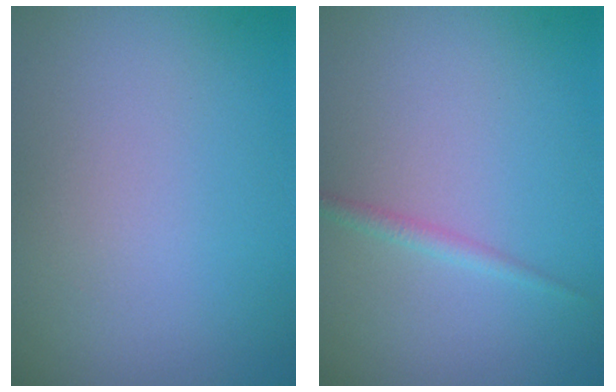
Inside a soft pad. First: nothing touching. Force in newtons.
{"total": 1.1, "press": 1.1, "slide": 0.0}